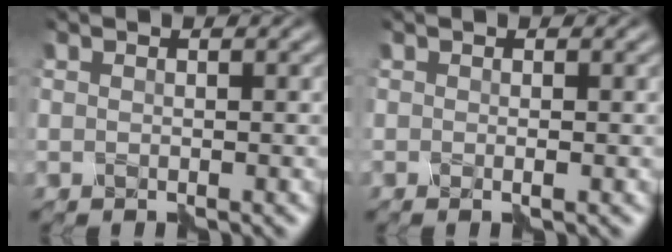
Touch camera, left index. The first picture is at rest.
{"total": 0.0}